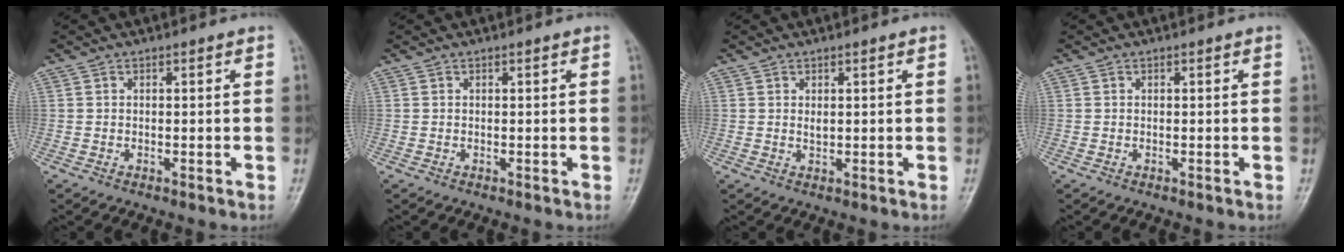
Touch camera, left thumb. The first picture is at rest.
{"total": 0.0}
{"total": 1.3, "force": [0.5, 0.6, 1.0], "torque": [-0.016, -0.003, 0.011]}
{"total": 0.0}